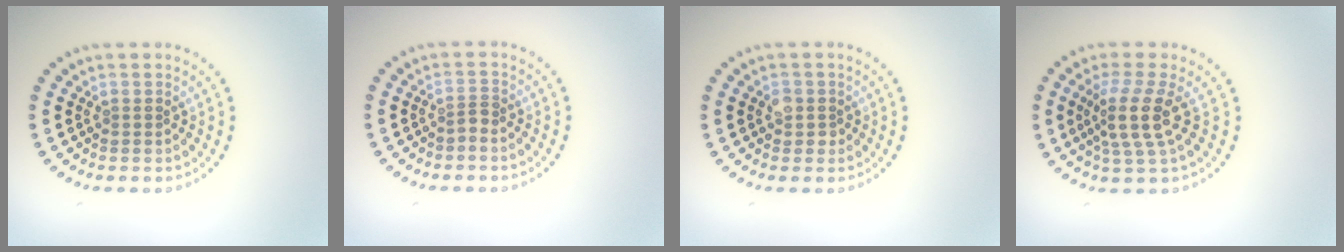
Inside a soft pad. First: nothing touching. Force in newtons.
{"total": 0.8, "press": 0.4, "slide": 0.6}
{"total": 1.5, "press": 1.5, "slide": 0.4}
{"total": 3.7, "press": 3.0, "slide": 2.2}